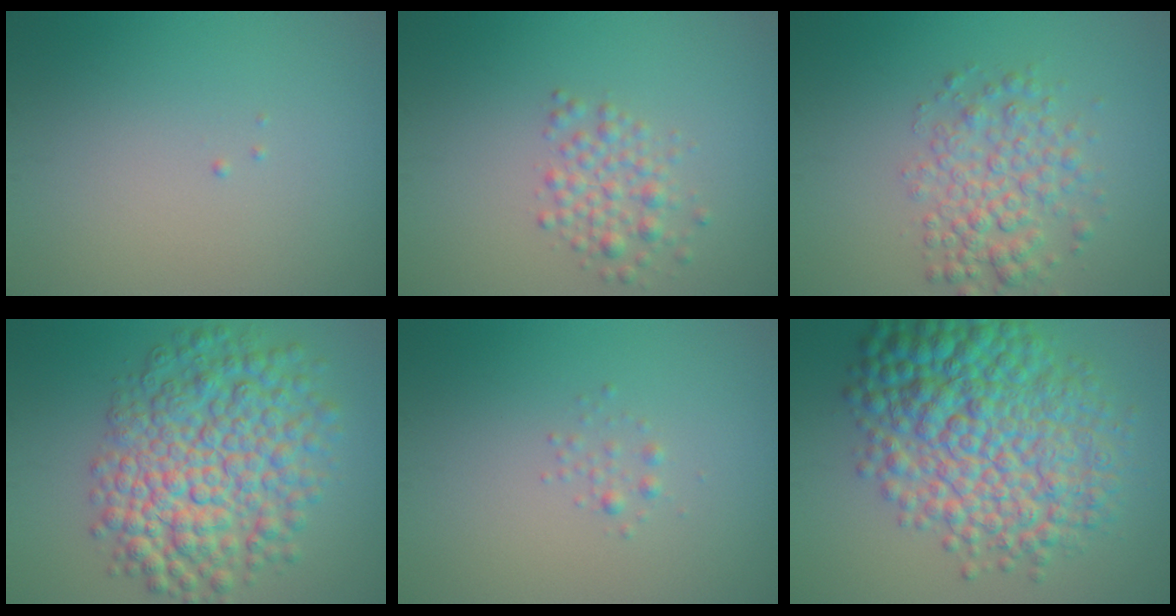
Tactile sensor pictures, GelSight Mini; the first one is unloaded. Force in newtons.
{"total": 2.5, "press": 2.5, "slide": 0.1}
{"total": 4.3, "press": 4.3, "slide": 0.1}
{"total": 9.4, "press": 9.4, "slide": 0.2}
{"total": 0.8, "press": 0.8, "slide": 0.0}
{"total": 11.0, "press": 11.0, "slide": 0.1}